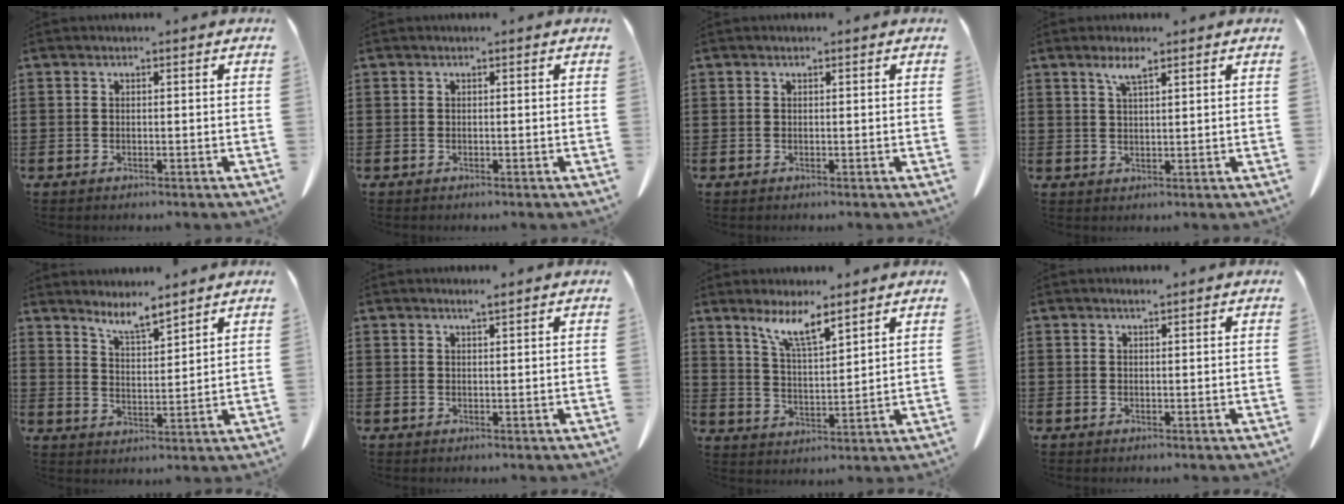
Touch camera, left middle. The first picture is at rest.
{"total": 0.0}
{"total": 0.0}
{"total": 3.2, "force": [2.2, 0.3, 2.3], "torque": [-0.050, 0.002, 0.039]}
{"total": 5.5, "force": [5.2, 0.2, 2.0], "torque": [-0.055, -0.021, 0.093]}
{"total": 1.4, "force": [1.1, 0.0, 0.8], "torque": [-0.017, 0.000, 0.021]}
{"total": 6.9, "force": [5.5, 0.7, 4.2], "torque": [-0.098, -0.016, 0.096]}
{"total": 0.8, "force": [0.6, 0.0, 0.5], "torque": [-0.010, 0.000, 0.011]}